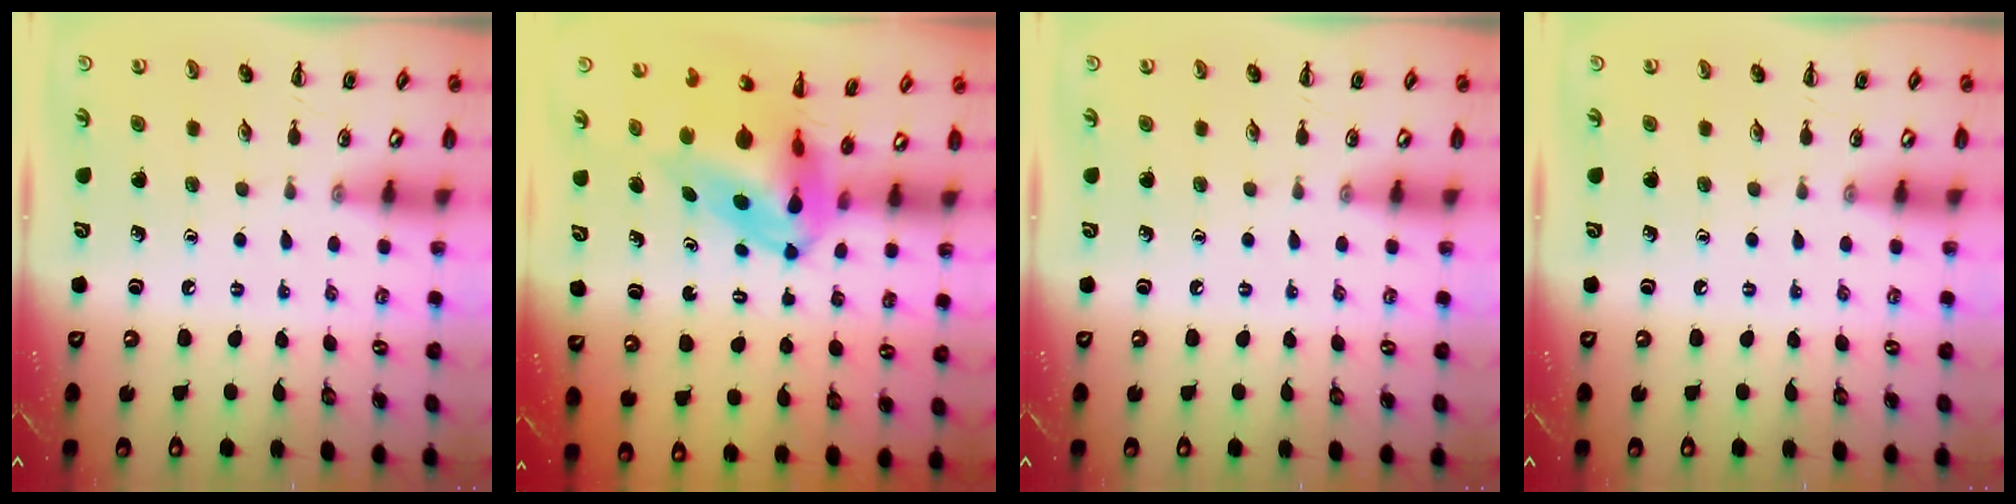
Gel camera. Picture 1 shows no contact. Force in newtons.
{"total": 7.7, "press": 7.3, "slide": 2.5}
{"total": 0.0}
{"total": 0.0}